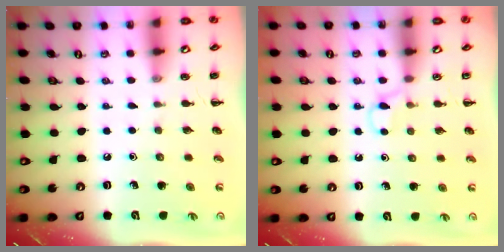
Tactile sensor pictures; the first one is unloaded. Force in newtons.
{"total": 4.1, "press": 3.9, "slide": 1.4}